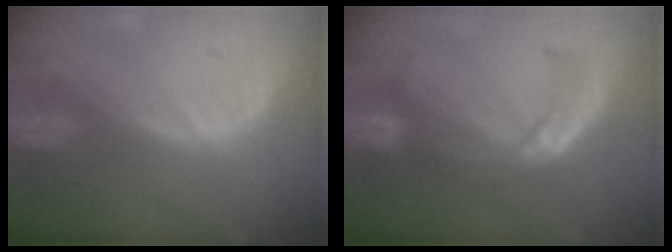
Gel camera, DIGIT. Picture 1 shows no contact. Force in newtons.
{"total": 8.1, "press": 6.8, "slide": 4.4}